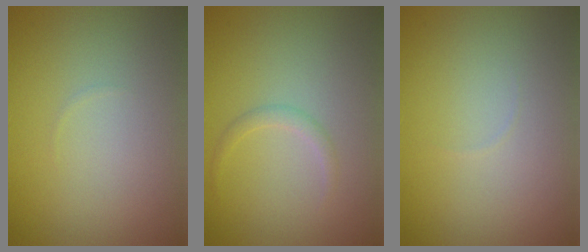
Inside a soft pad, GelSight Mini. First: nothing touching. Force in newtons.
{"total": 1.0, "press": 1.0, "slide": 0.1}
{"total": 0.0}